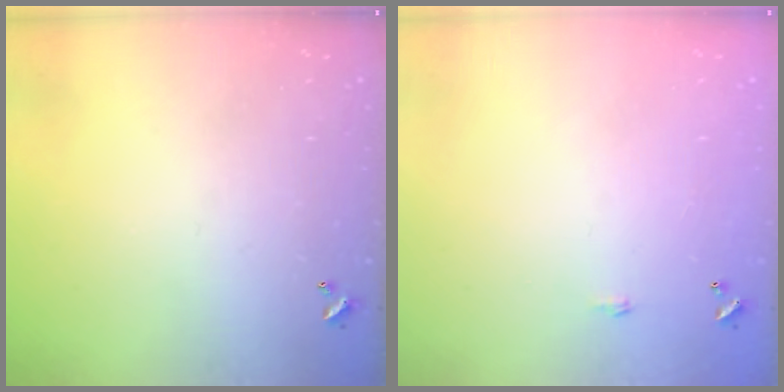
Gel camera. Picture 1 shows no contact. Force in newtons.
{"total": 0.6, "press": 0.6, "slide": 0.2}